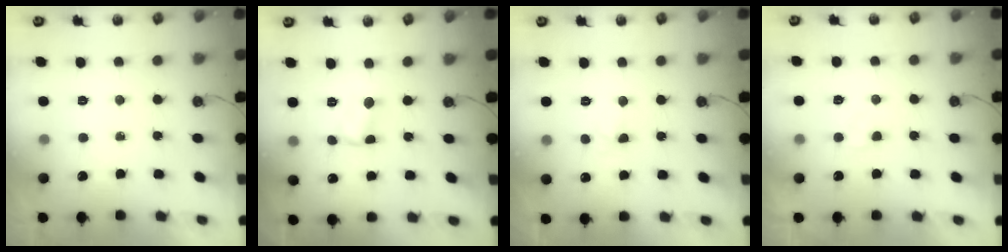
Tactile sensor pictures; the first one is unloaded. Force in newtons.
{"total": 2.7, "press": 2.7, "slide": 0.4}
{"total": 3.7, "press": 3.6, "slide": 0.6}
{"total": 2.7, "press": 2.7, "slide": 0.4}